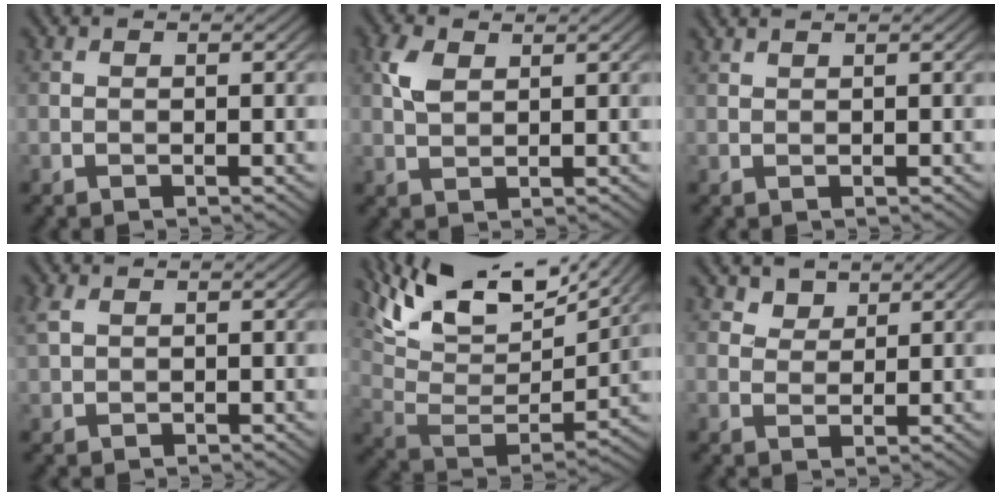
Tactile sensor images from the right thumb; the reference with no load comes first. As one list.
[{"total": 3.2, "force": [1.4, 1.7, 2.3], "torque": [-0.061, 0.006, 0.028]}, {"total": 0.8, "force": [0.8, -0.1, 0.2], "torque": [-0.010, 0.003, 0.016]}, {"total": 2.4, "force": [0.9, 1.5, 1.7], "torque": [-0.054, 0.008, 0.021]}, {"total": 16.7, "force": [11.4, 6.2, 10.5], "torque": [-0.236, 0.022, 0.179]}, {"total": 2.2, "force": [1.8, 1.2, 0.6], "torque": [-0.016, -0.003, 0.036]}]